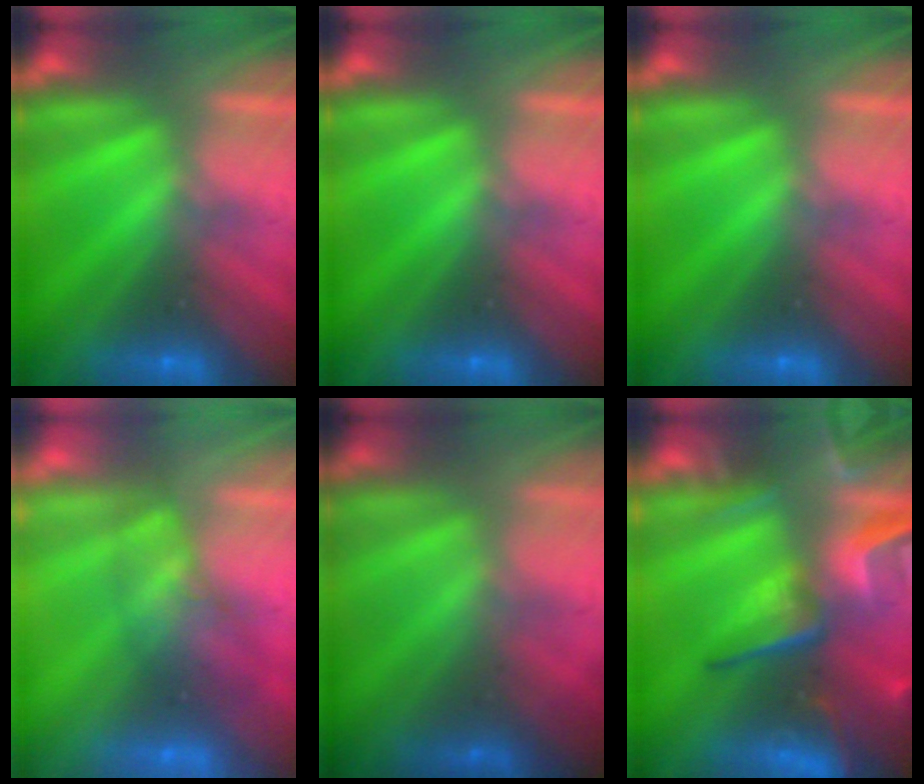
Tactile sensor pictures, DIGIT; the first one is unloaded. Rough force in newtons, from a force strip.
{"total": 0.0}
{"total": 0.0}
{"total": 2.6}
{"total": 1.1}
{"total": 7.6}